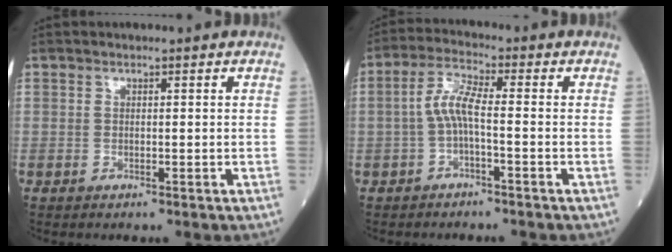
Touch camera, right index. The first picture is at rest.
{"total": 4.9, "force": [-0.9, 0.7, 4.8], "torque": [-0.098, 0.015, -0.021]}